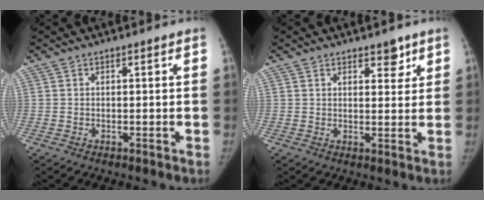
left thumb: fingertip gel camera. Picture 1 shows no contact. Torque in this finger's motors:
{"motor_torque": [-0.46, 0.03, -0.12, -0.09, -0.04]}